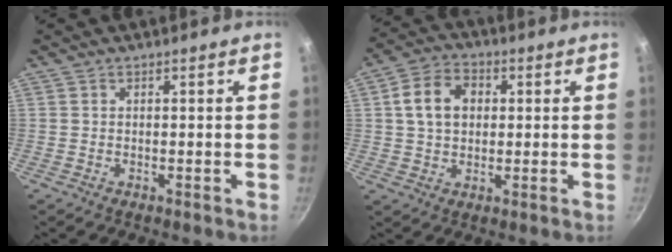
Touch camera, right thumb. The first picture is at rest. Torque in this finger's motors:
{"motor_torque": [-0.30, 0.53, 0.18, 0.00, 0.16]}